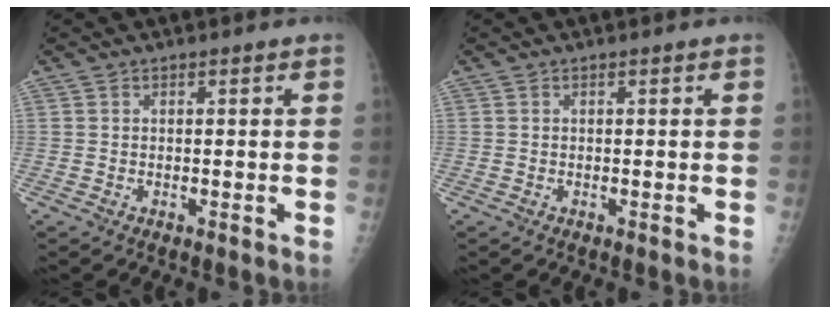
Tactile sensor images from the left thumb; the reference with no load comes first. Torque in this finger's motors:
{"motor_torque": [0.11, 0.11, 0.00, 0.00, 0.00]}